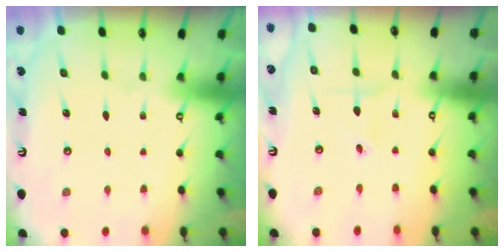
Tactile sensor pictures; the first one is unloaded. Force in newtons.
{"total": 1.7, "press": 1.5, "slide": 0.9}